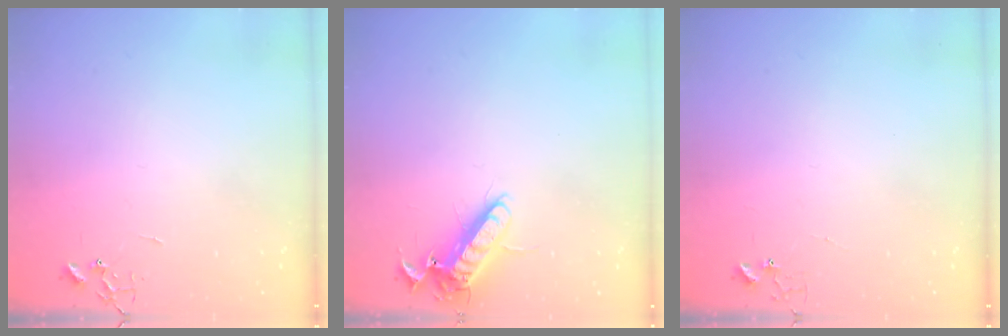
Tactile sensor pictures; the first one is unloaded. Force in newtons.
{"total": 12.7, "press": 12.5, "slide": 2.1}
{"total": 3.4, "press": 3.4, "slide": 0.3}